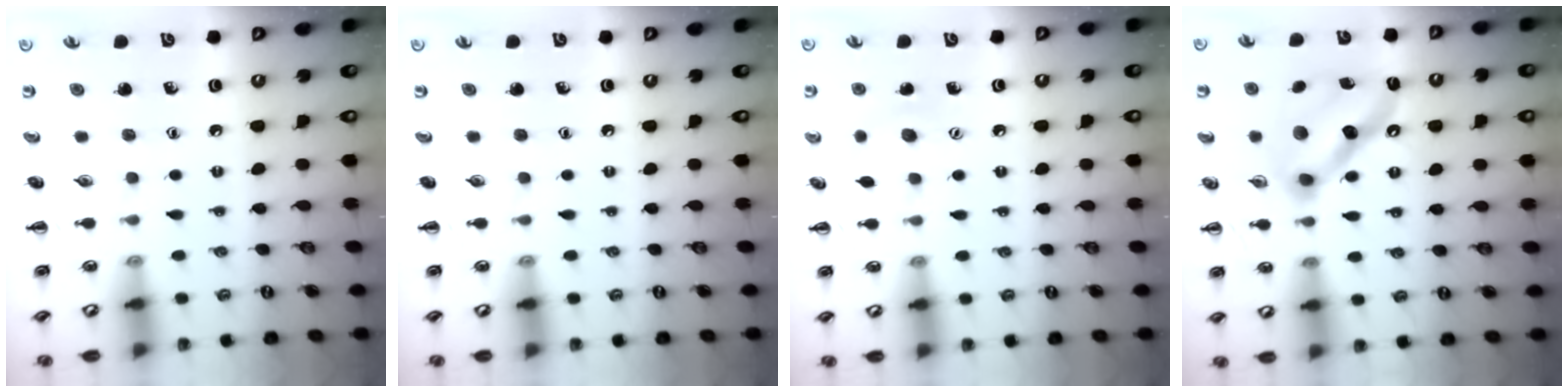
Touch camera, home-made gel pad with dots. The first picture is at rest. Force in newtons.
{"total": 0.0}
{"total": 6.6, "press": 6.5, "slide": 1.3}
{"total": 12.6, "press": 12.5, "slide": 1.3}